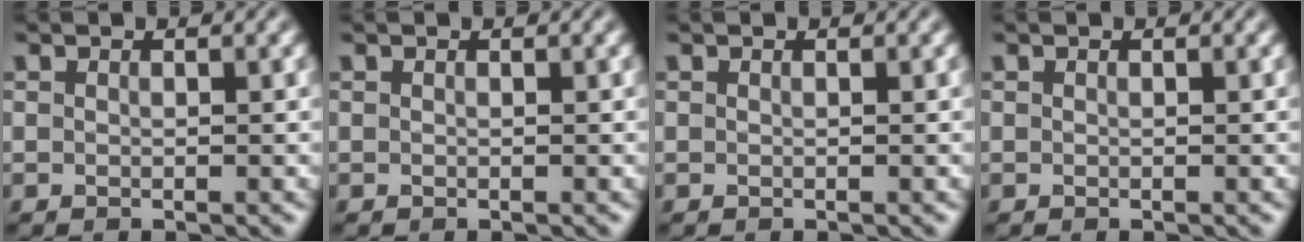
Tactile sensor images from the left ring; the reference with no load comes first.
{"total": 0.0}
{"total": 0.0}
{"total": 0.0}